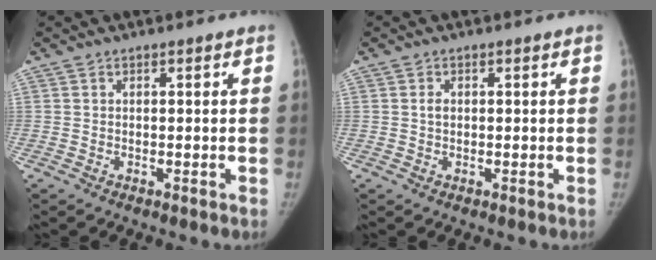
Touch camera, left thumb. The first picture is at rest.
{"total": 1.1, "force": [0.1, 0.8, 0.7], "torque": [-0.008, 0.003, 0.000]}